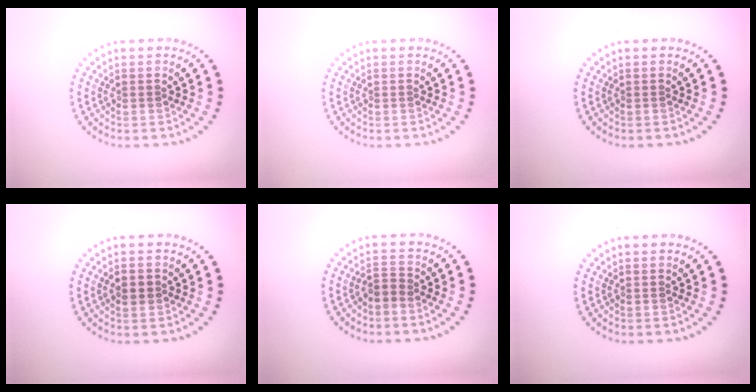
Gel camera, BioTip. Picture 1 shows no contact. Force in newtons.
{"total": 0.0}
{"total": 0.0}
{"total": 2.1, "press": 2.1, "slide": 0.2}
{"total": 1.5, "press": 1.1, "slide": 1.0}
{"total": 0.0}